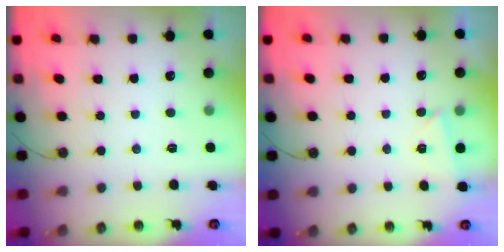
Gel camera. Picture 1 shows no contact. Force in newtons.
{"total": 1.6, "press": 1.6, "slide": 0.3}